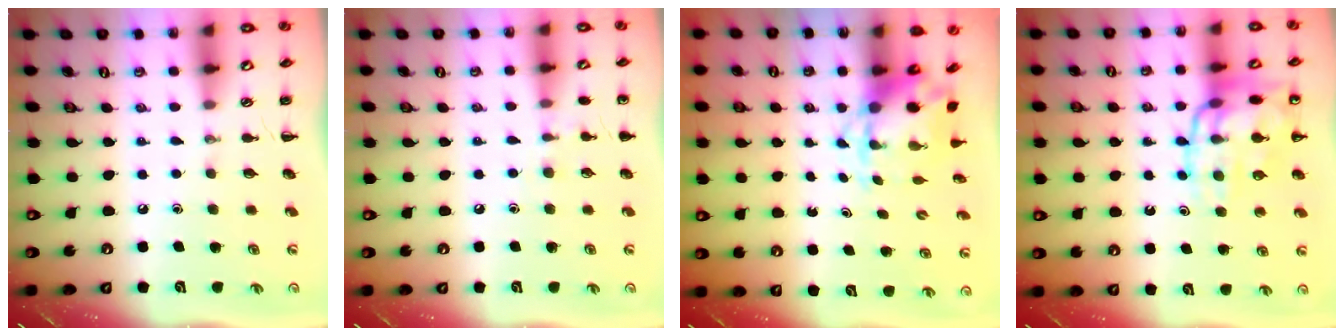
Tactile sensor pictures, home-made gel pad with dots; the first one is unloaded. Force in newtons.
{"total": 6.2, "press": 5.9, "slide": 1.7}
{"total": 4.3, "press": 4.2, "slide": 0.9}
{"total": 16.1, "press": 16.0, "slide": 1.9}